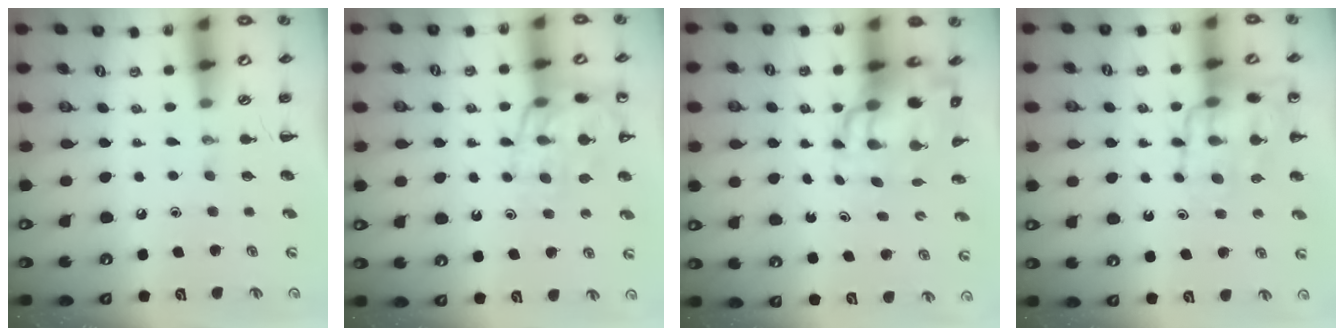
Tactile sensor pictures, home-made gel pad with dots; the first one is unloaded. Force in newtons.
{"total": 16.3, "press": 16.0, "slide": 2.8}
{"total": 11.2, "press": 10.9, "slide": 2.9}
{"total": 14.6, "press": 14.3, "slide": 3.0}